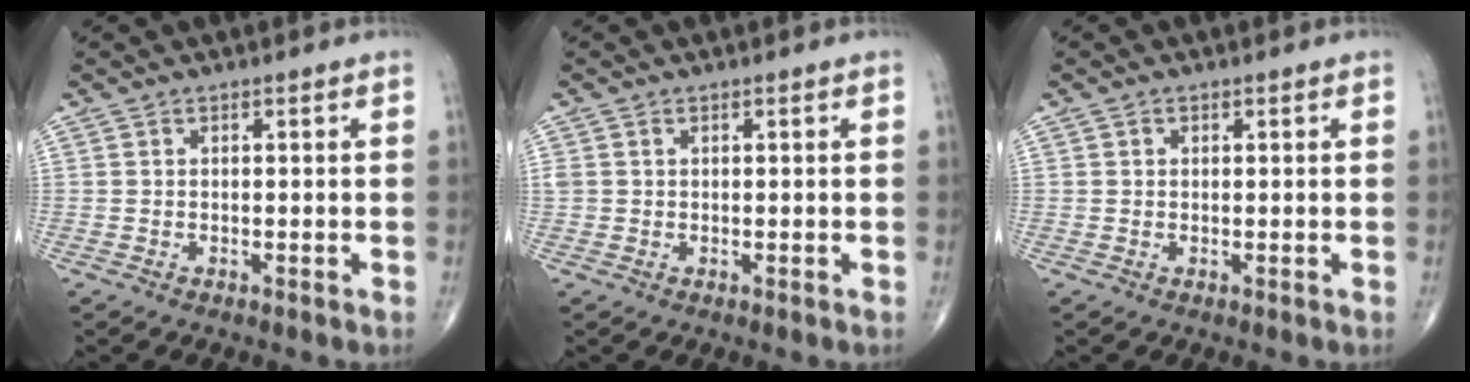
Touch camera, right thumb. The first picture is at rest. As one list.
[{"total": 0.7, "force": [0.2, 0.6, 0.2], "torque": [0.002, 0.001, 0.003]}, {"total": 0.8, "force": [0.3, 0.7, 0.2], "torque": [0.001, 0.000, 0.004]}]